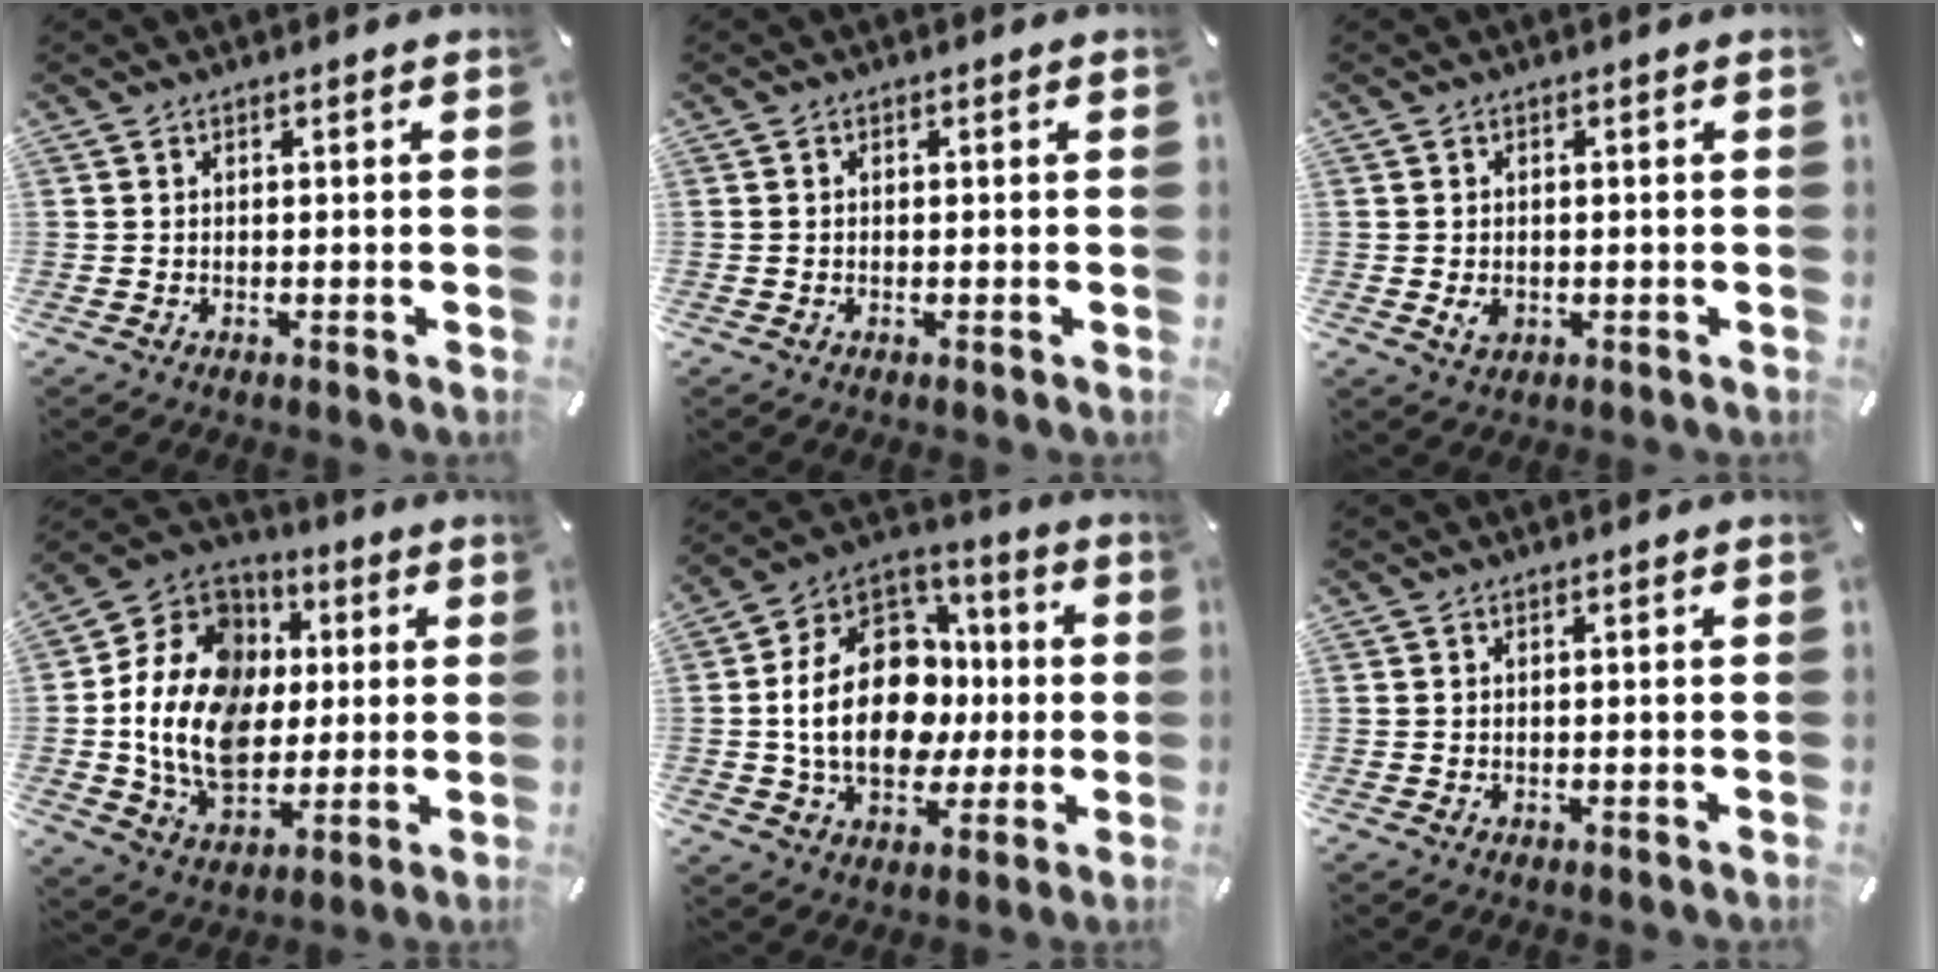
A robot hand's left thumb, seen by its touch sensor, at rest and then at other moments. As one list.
[{"total": 0.6, "force": [-0.1, 0.5, 0.3], "torque": [-0.006, 0.002, -0.003]}, {"total": 2.6, "force": [-0.5, 2.1, 1.4], "torque": [-0.017, 0.001, -0.010]}, {"total": 19.1, "force": [0.2, 15.5, 11.2], "torque": [-0.244, 0.004, 0.006]}, {"total": 21.3, "force": [-1.3, 15.6, 14.5], "torque": [-0.292, 0.010, -0.019]}, {"total": 0.0}]